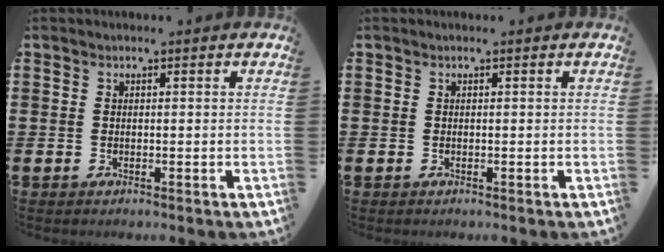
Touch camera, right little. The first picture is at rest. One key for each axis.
{"total": 0.0}